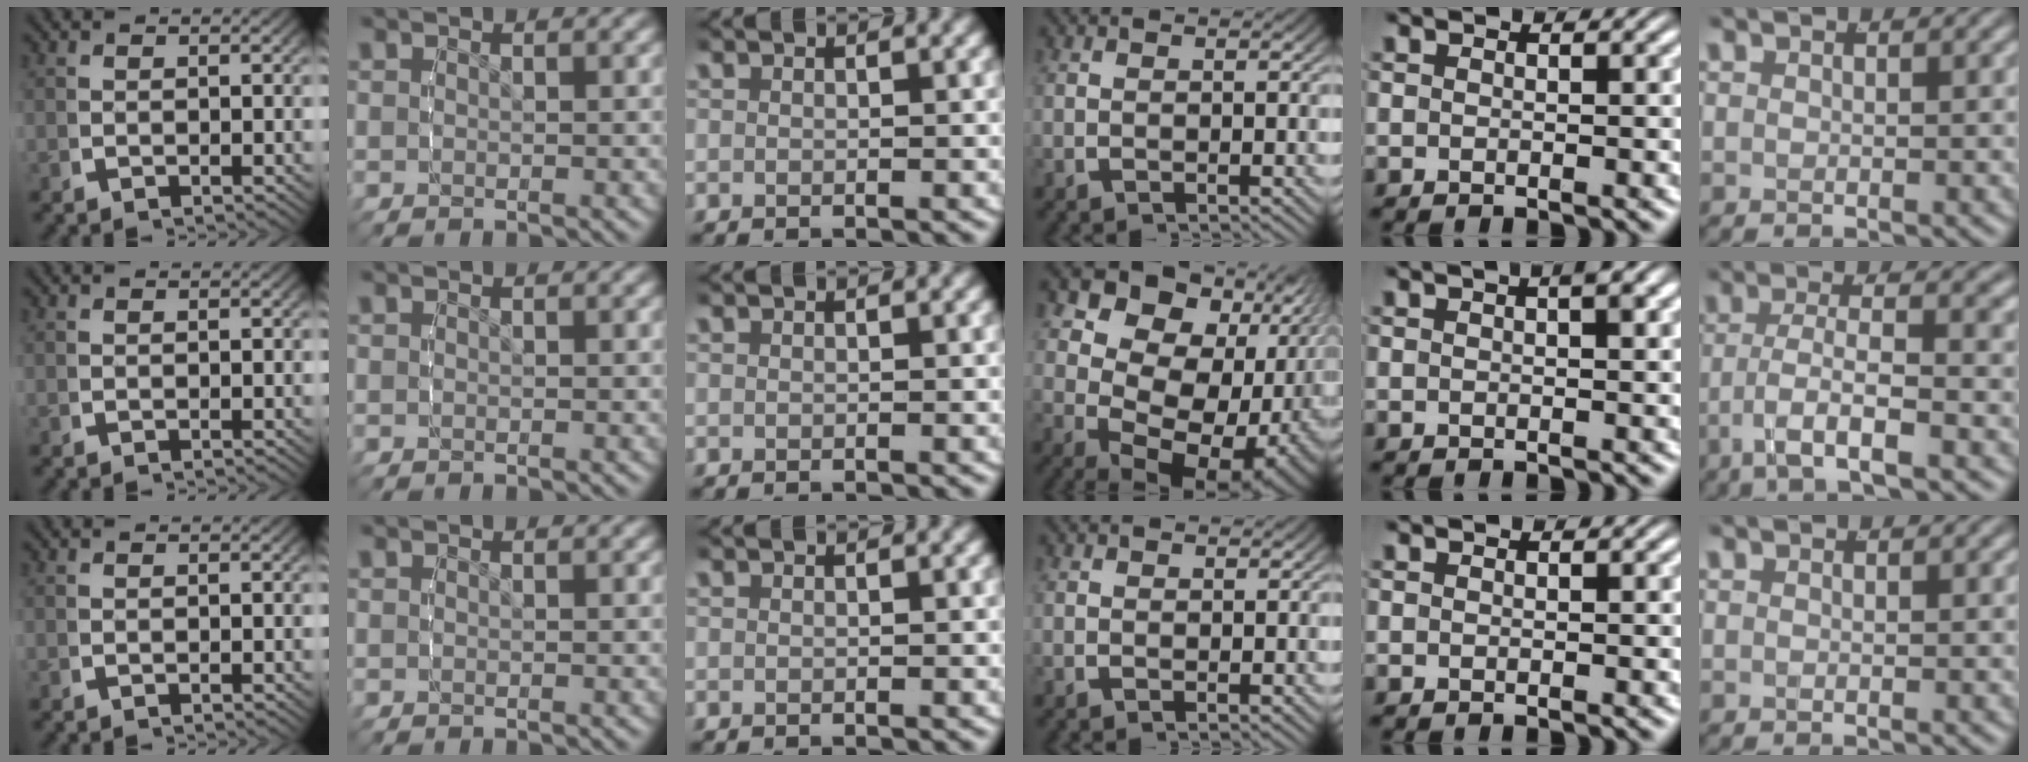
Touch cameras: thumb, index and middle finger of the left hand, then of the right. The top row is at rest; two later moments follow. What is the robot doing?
{"motion": "lift_and_place", "object": "sponge"}